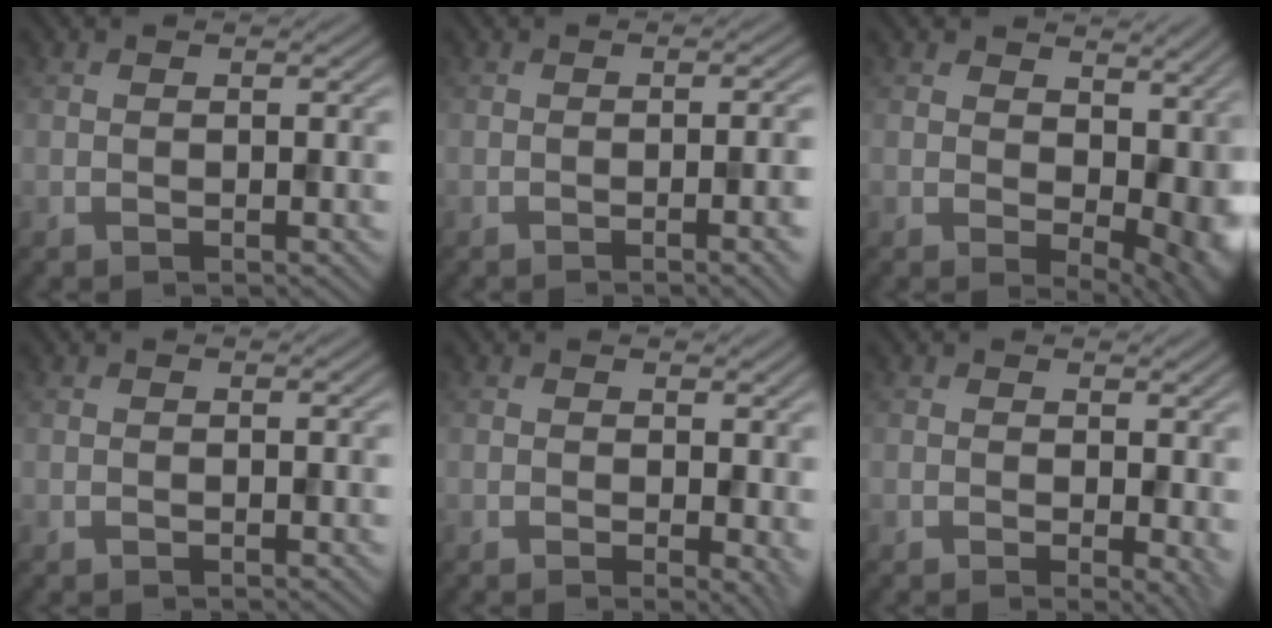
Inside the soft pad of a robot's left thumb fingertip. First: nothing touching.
{"total": 4.9, "force": [-1.3, 1.4, 4.5], "torque": [-0.054, -0.001, -0.013]}
{"total": 10.3, "force": [1.9, 6.4, 7.8], "torque": [-0.102, -0.024, 0.050]}
{"total": 0.0}
{"total": 2.5, "force": [0.2, 1.2, 2.2], "torque": [-0.026, -0.005, 0.004]}
{"total": 3.0, "force": [0.3, 1.4, 2.7], "torque": [-0.031, -0.005, 0.005]}